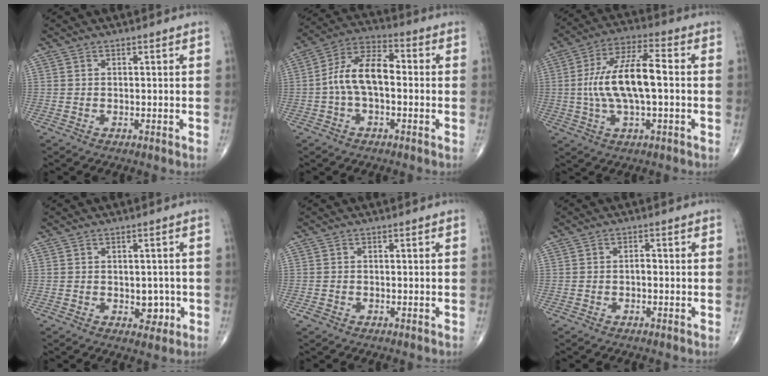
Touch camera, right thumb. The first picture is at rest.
{"total": 10.7, "force": [-0.8, 5.7, 9.0], "torque": [-0.163, 0.039, -0.023]}
{"total": 14.4, "force": [-0.2, 5.1, 13.4], "torque": [-0.265, 0.028, -0.006]}
{"total": 3.8, "force": [-0.8, 2.7, 2.6], "torque": [-0.008, 0.003, -0.006]}
{"total": 1.0, "force": [-0.6, 0.7, 0.4], "torque": [-0.009, 0.002, -0.012]}
{"total": 1.2, "force": [-0.3, 0.7, 0.9], "torque": [-0.011, 0.004, -0.009]}